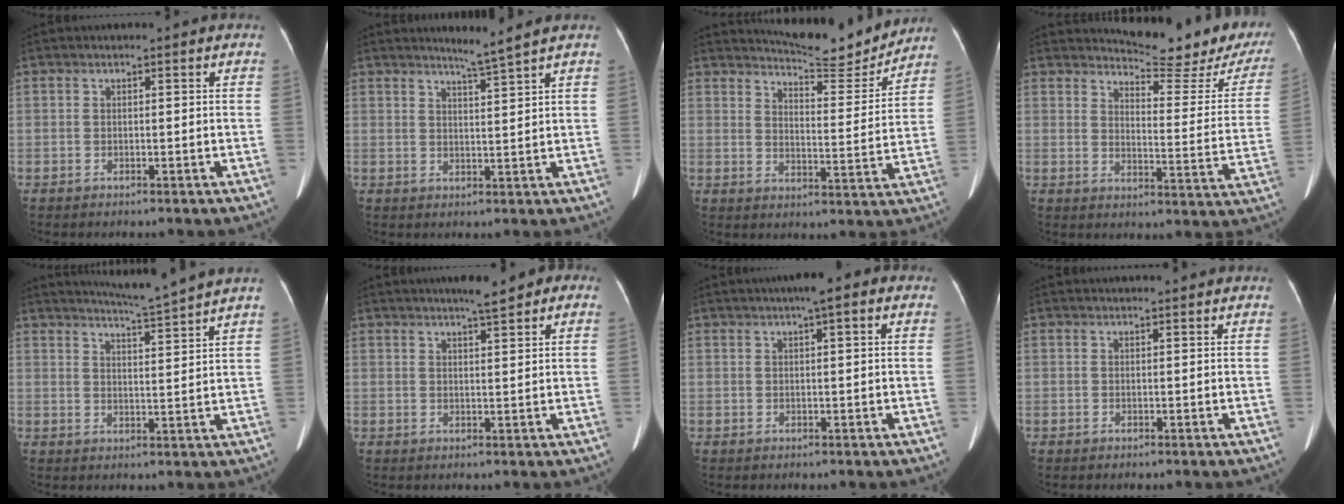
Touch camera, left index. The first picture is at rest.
{"total": 3.1, "force": [2.6, -1.5, 0.9], "torque": [-0.024, -0.016, 0.052]}
{"total": 11.7, "force": [11.4, 0.9, 2.4], "torque": [-0.040, -0.019, 0.153]}
{"total": 16.8, "force": [15.7, 2.5, 5.3], "torque": [-0.060, -0.077, 0.171]}
{"total": 7.5, "force": [6.9, -2.0, 2.1], "torque": [-0.043, -0.017, 0.103]}
{"total": 4.2, "force": [2.9, 0.7, 2.9], "torque": [-0.041, 0.012, 0.040]}
{"total": 3.4, "force": [1.7, 0.5, 2.9], "torque": [-0.045, 0.015, 0.020]}
{"total": 2.4, "force": [2.3, -0.1, 0.6], "torque": [-0.008, 0.017, 0.031]}